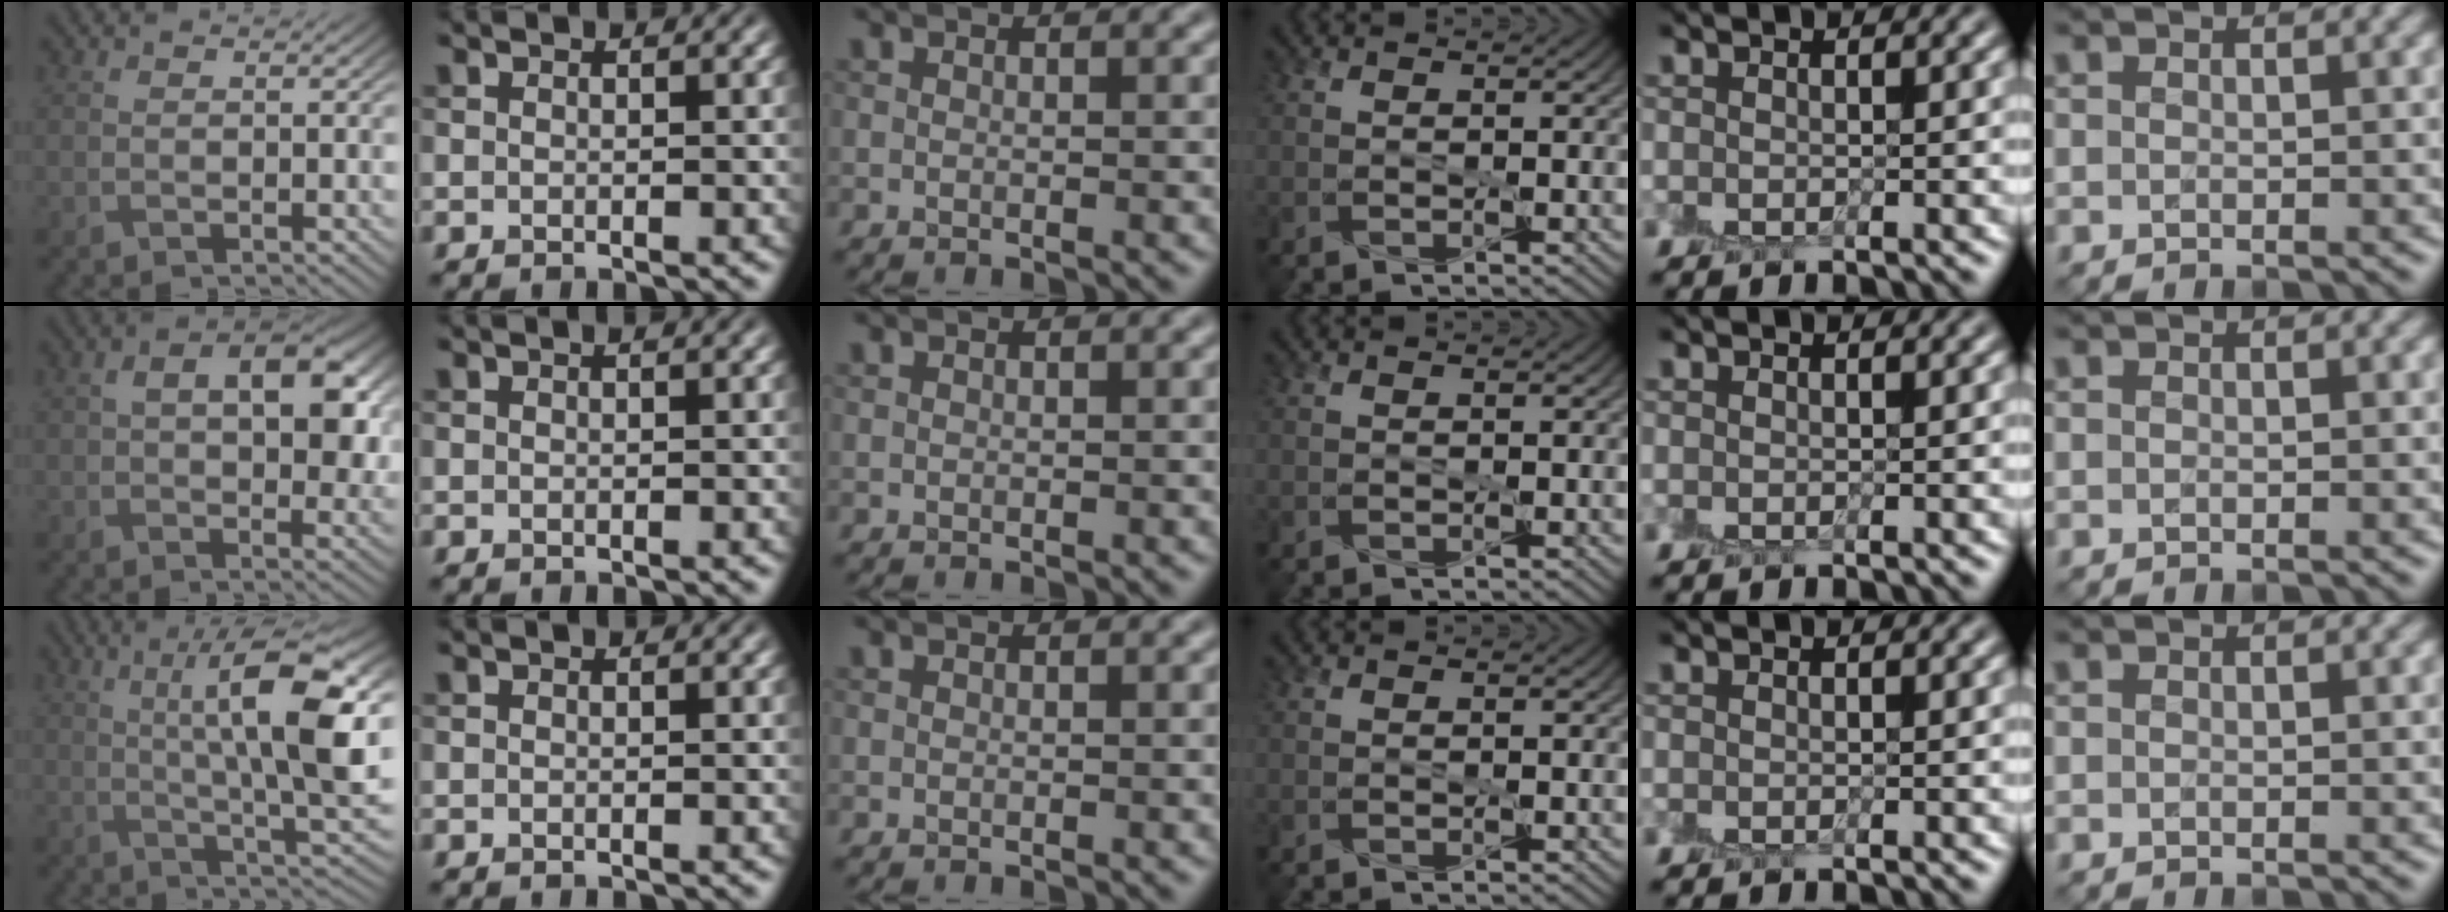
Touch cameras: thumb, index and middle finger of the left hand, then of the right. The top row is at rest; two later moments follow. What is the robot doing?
{"motion": "peel", "object": "sticky note"}